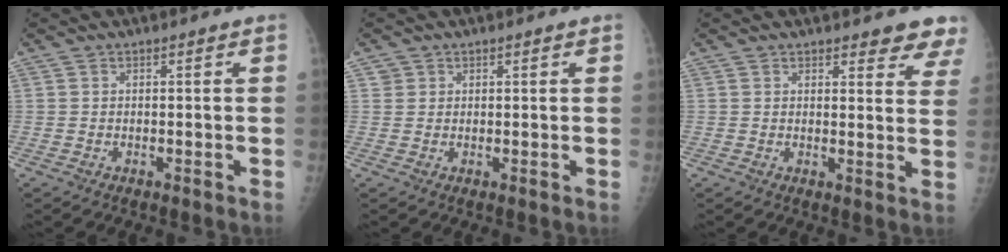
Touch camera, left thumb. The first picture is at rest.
{"total": 1.2, "force": [0.6, 1.0, 0.1], "torque": [0.013, -0.002, 0.006]}
{"total": 7.5, "force": [6.5, 2.2, 3.0], "torque": [0.004, -0.032, 0.056]}